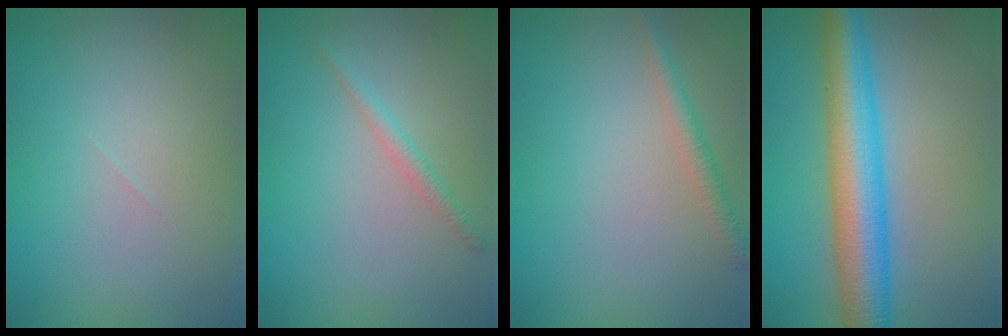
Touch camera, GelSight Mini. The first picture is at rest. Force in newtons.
{"total": 1.2, "press": 1.2, "slide": 0.0}
{"total": 1.6, "press": 1.6, "slide": 0.0}
{"total": 7.7, "press": 7.7, "slide": 0.0}